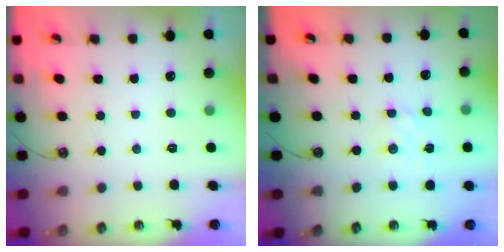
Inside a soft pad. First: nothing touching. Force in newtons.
{"total": 2.6, "press": 2.6, "slide": 0.3}